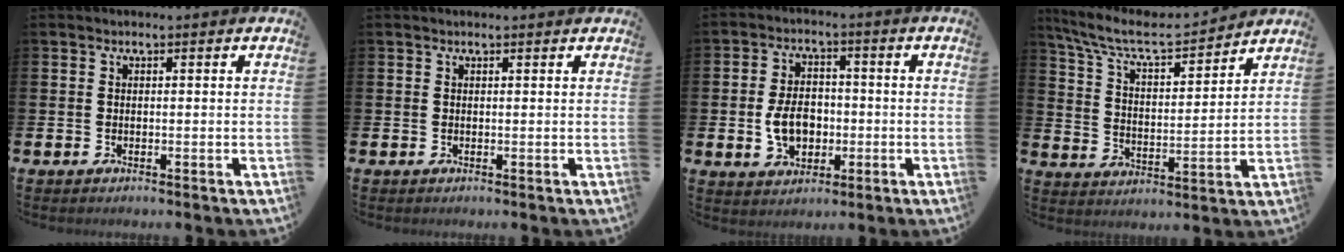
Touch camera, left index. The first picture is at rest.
{"total": 0.0}
{"total": 6.0, "force": [-1.0, 4.2, 4.1], "torque": [-0.072, 0.003, -0.025]}
{"total": 8.6, "force": [7.6, 2.0, 3.3], "torque": [-0.100, -0.048, 0.131]}